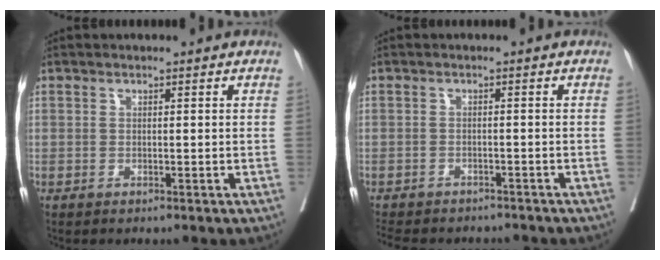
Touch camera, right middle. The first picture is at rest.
{"total": 10.8, "force": [-9.5, 3.7, 3.5], "torque": [-0.071, -0.005, -0.121]}